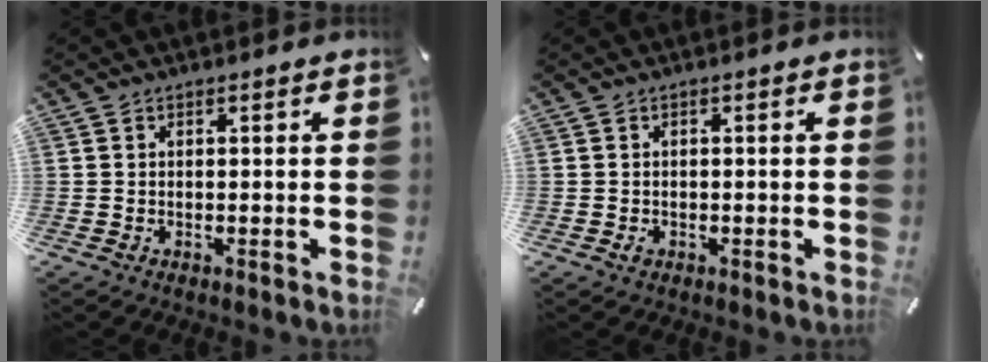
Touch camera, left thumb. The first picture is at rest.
{"total": 0.8, "force": [-0.4, 0.6, 0.5], "torque": [-0.009, -0.001, -0.007]}